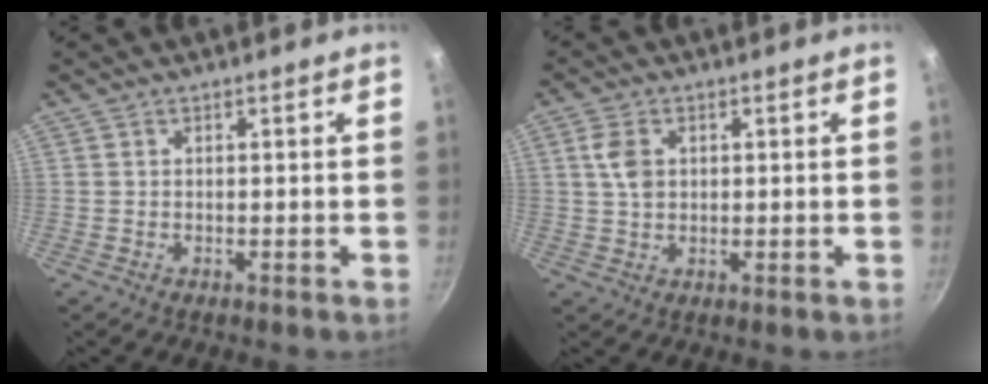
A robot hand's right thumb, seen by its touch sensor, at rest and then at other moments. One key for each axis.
{"total": 4.7, "fx": 1.1, "fy": 3.2, "fz": 3.3, "tx": -0.058, "ty": 0.003, "tz": 0.019}